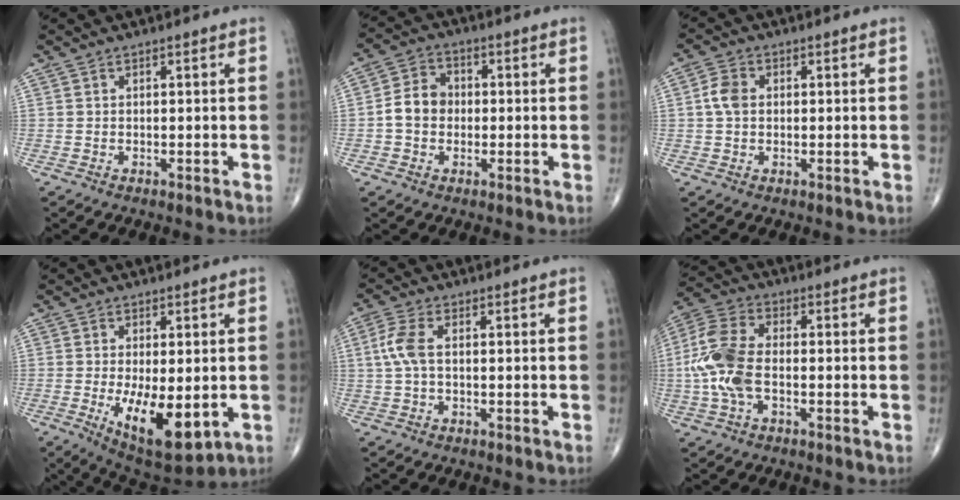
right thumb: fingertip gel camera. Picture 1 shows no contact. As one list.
[{"total": 6.4, "force": [-0.6, 5.3, 3.7], "torque": [-0.053, 0.022, -0.022]}, {"total": 3.9, "force": [0.3, 2.9, 2.7], "torque": [-0.054, 0.007, 0.001]}, {"total": 12.6, "force": [-2.7, 5.2, 11.2], "torque": [-0.170, -0.025, -0.026]}, {"total": 4.8, "force": [0.4, 2.2, 4.3], "torque": [-0.117, 0.010, 0.003]}, {"total": 11.0, "force": [-1.5, 5.9, 9.2], "torque": [-0.214, 0.025, -0.035]}]